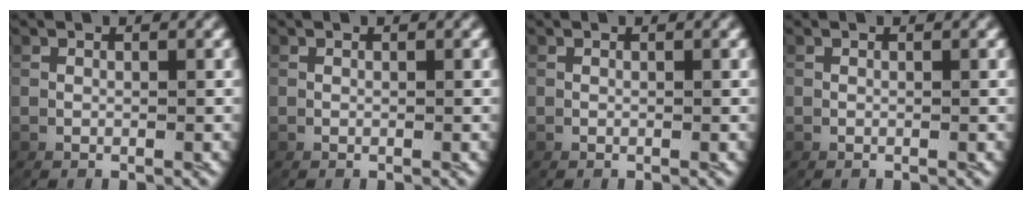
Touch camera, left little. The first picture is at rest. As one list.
[{"total": 0.0}, {"total": 0.0}, {"total": 0.0}]